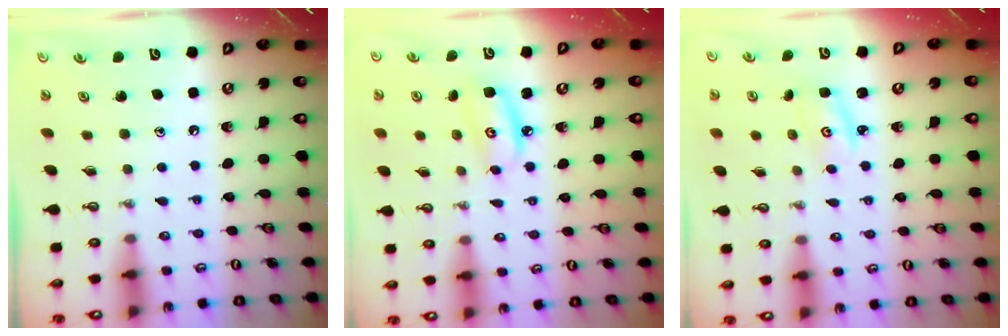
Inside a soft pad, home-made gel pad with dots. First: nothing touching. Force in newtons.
{"total": 6.0, "press": 6.0, "slide": 0.5}
{"total": 2.3, "press": 2.3, "slide": 0.2}